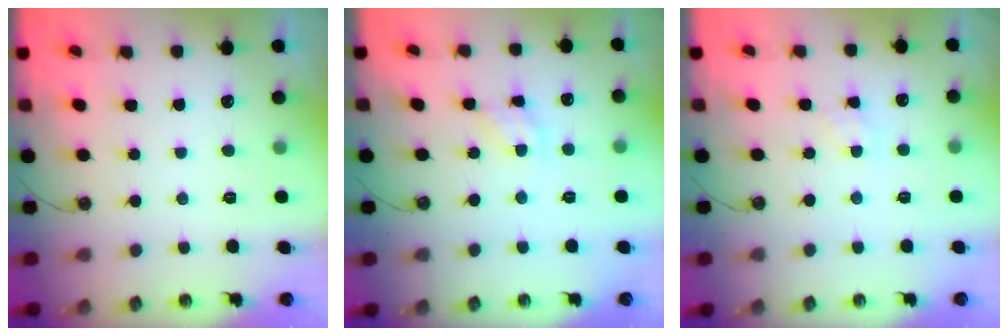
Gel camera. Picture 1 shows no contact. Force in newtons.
{"total": 9.0, "press": 9.0, "slide": 0.5}
{"total": 1.8, "press": 1.8, "slide": 0.2}